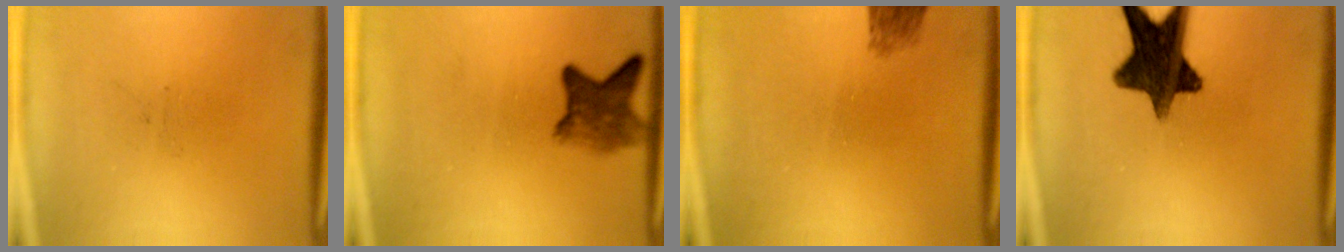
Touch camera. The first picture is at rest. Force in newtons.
{"total": 5.0}
{"total": 2.2}
{"total": 12.8}